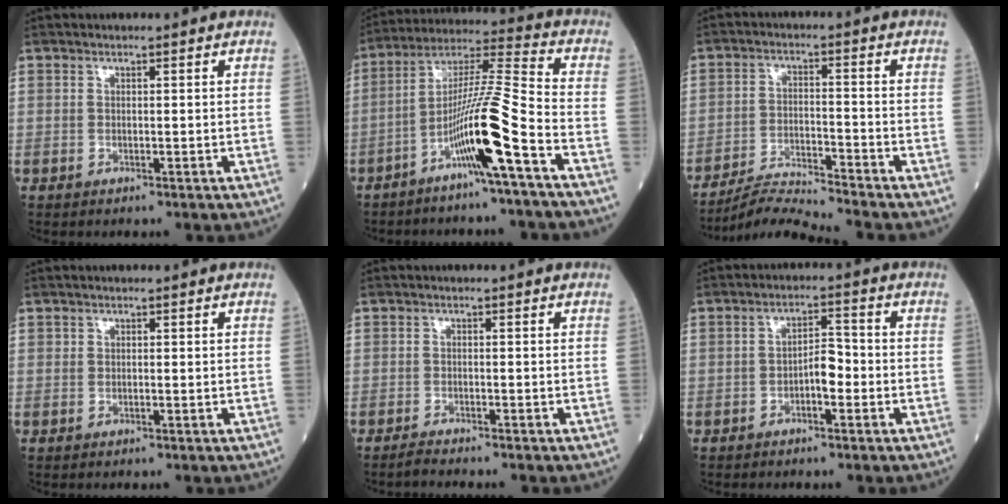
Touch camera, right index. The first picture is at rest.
{"total": 12.2, "force": [-5.7, -1.3, 10.6], "torque": [-0.201, 0.004, -0.111]}
{"total": 6.6, "force": [-6.2, -2.2, 0.3], "torque": [-0.017, -0.014, -0.116]}
{"total": 0.0}
{"total": 1.8, "force": [-1.7, -0.5, 0.5], "torque": [-0.018, -0.006, -0.032]}
{"total": 3.7, "force": [-1.3, 1.3, 3.2], "torque": [-0.051, 0.013, -0.024]}